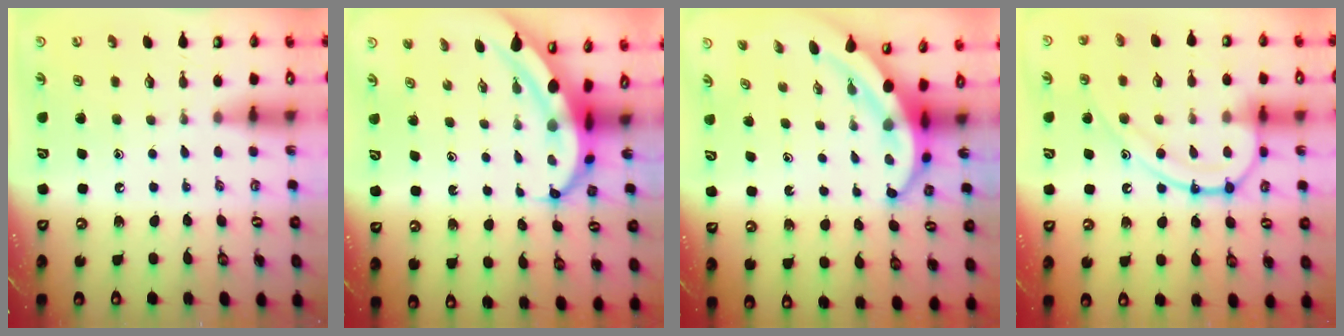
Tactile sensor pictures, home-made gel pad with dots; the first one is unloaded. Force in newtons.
{"total": 6.4, "press": 6.2, "slide": 1.5}
{"total": 6.2, "press": 6.0, "slide": 1.5}
{"total": 14.0, "press": 13.9, "slide": 1.5}